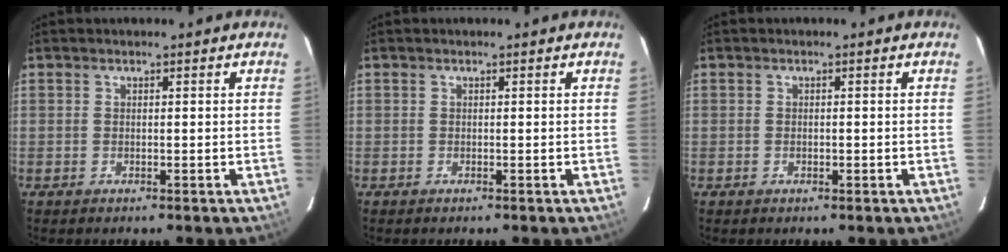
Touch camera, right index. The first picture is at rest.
{"total": 0.0}
{"total": 0.5, "force": [-0.2, 0.4, 0.2], "torque": [-0.003, 0.001, -0.002]}